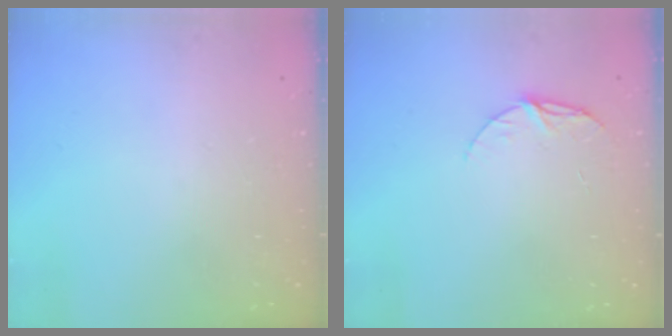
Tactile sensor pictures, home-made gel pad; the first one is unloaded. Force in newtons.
{"total": 7.6, "press": 7.6, "slide": 0.6}